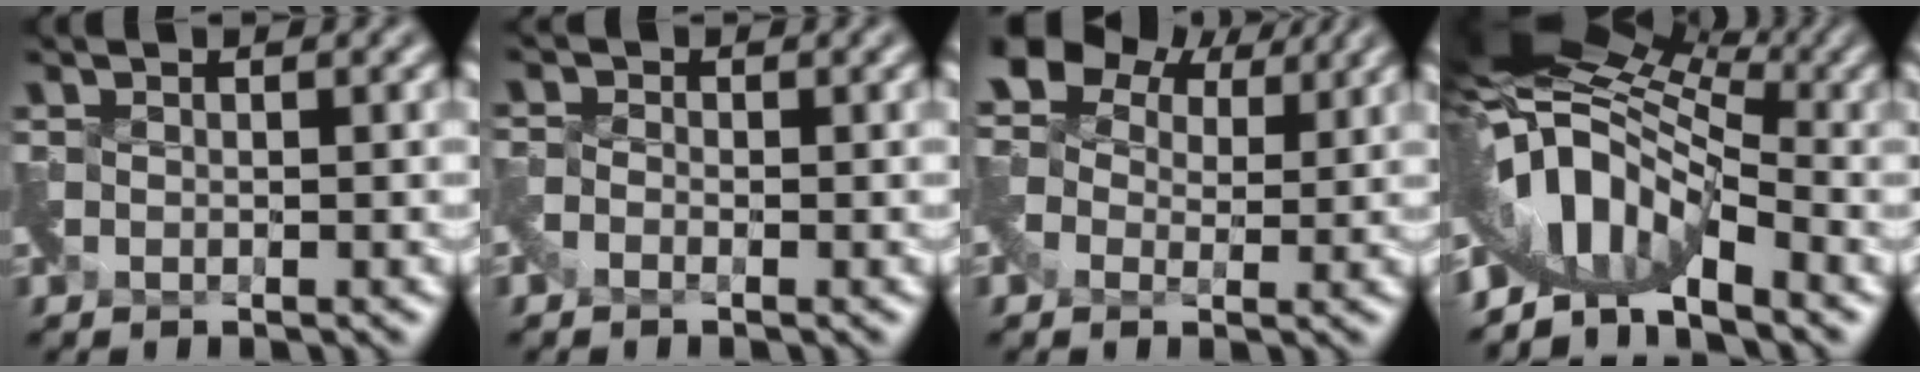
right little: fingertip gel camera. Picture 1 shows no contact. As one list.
[{"total": 0.8, "force": [-0.7, 0.1, -0.3], "torque": [0.001, 0.003, -0.021]}, {"total": 7.0, "force": [2.6, 4.9, 4.2], "torque": [-0.097, 0.033, 0.039]}, {"total": 6.6, "force": [-2.8, 3.2, 5.1], "torque": [-0.077, 0.017, -0.068]}]